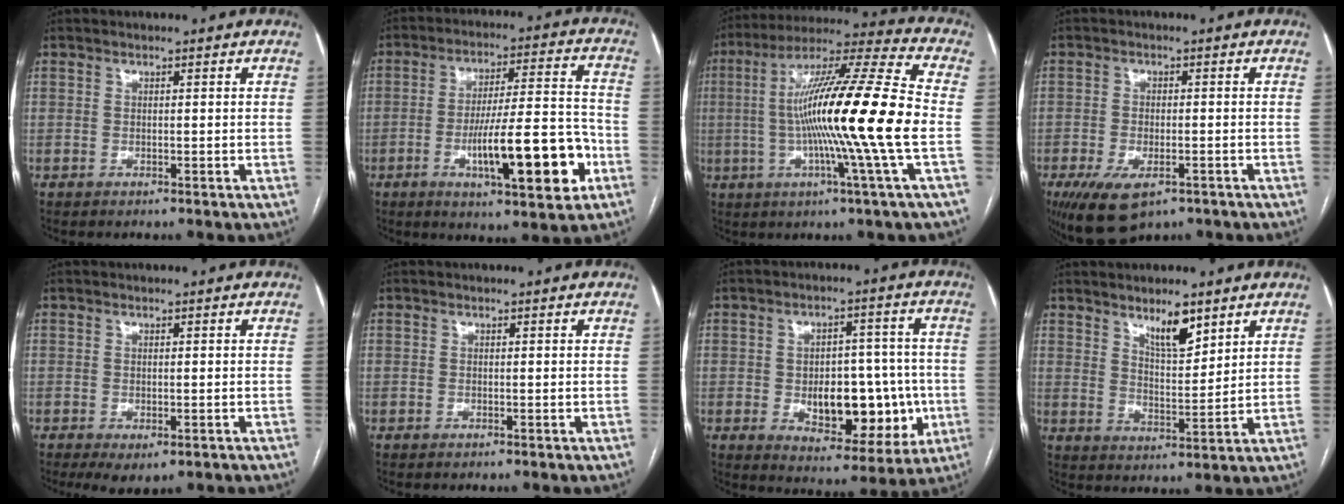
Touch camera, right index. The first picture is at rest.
{"total": 16.1, "force": [-5.6, 2.6, 14.8], "torque": [-0.235, 0.005, -0.080]}
{"total": 20.6, "force": [-1.8, -1.7, 20.5], "torque": [-0.348, -0.003, -0.052]}
{"total": 8.1, "force": [-4.7, 3.7, 5.5], "torque": [-0.094, -0.013, -0.071]}
{"total": 4.1, "force": [-2.2, 1.6, 3.0], "torque": [-0.047, -0.010, -0.026]}
{"total": 0.0}
{"total": 13.9, "force": [-2.3, 7.6, 11.4], "torque": [-0.150, 0.016, -0.013]}
{"total": 6.4, "force": [4.5, 1.7, 4.2], "torque": [-0.075, -0.006, 0.079]}